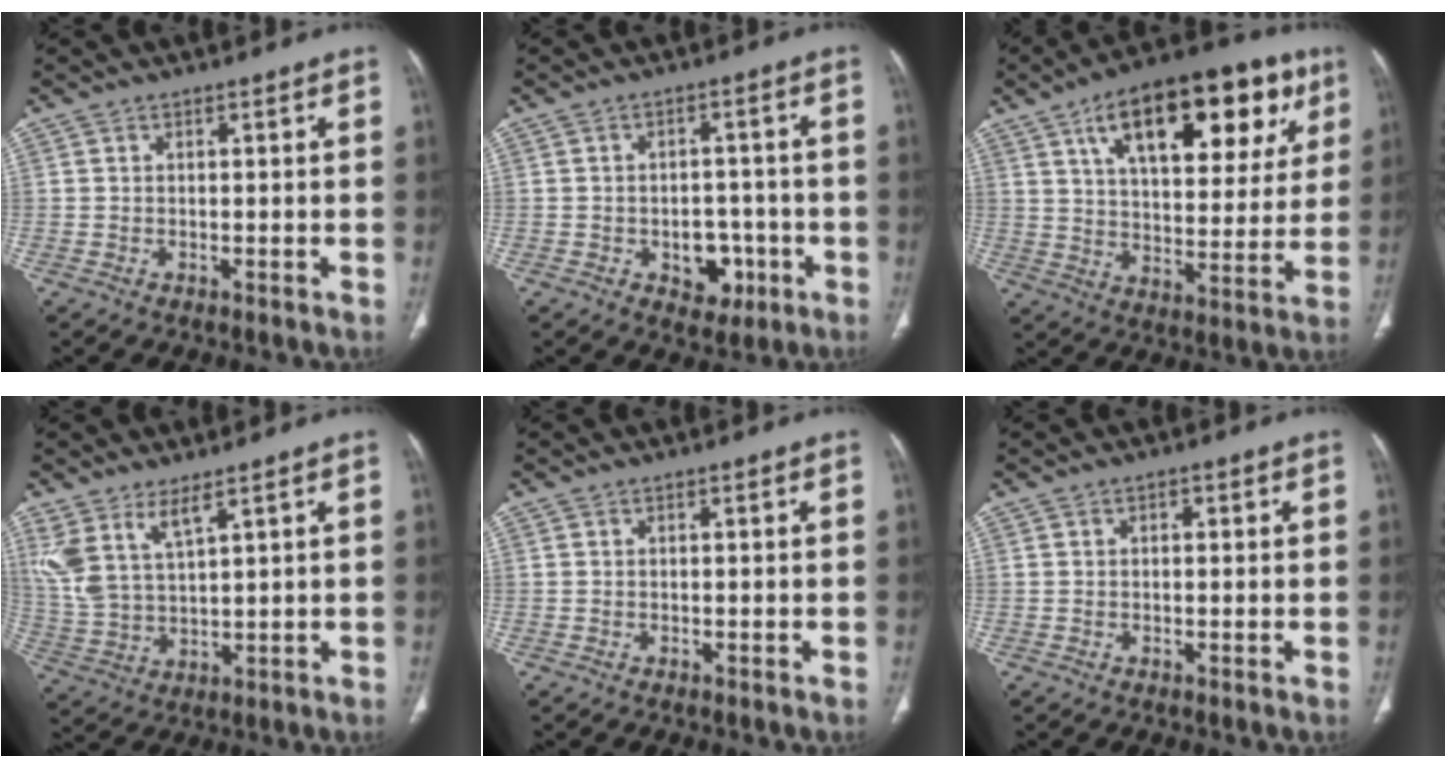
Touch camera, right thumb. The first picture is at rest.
{"total": 6.9, "force": [-2.4, 5.0, 4.1], "torque": [-0.019, 0.021, -0.023]}
{"total": 26.1, "force": [12.1, 12.3, 19.6], "torque": [-0.251, -0.003, 0.184]}
{"total": 8.9, "force": [5.4, 3.2, 6.3], "torque": [-0.139, -0.024, 0.123]}
{"total": 0.0}
{"total": 1.1, "force": [0.4, 0.6, 0.7], "torque": [-0.010, 0.001, 0.006]}